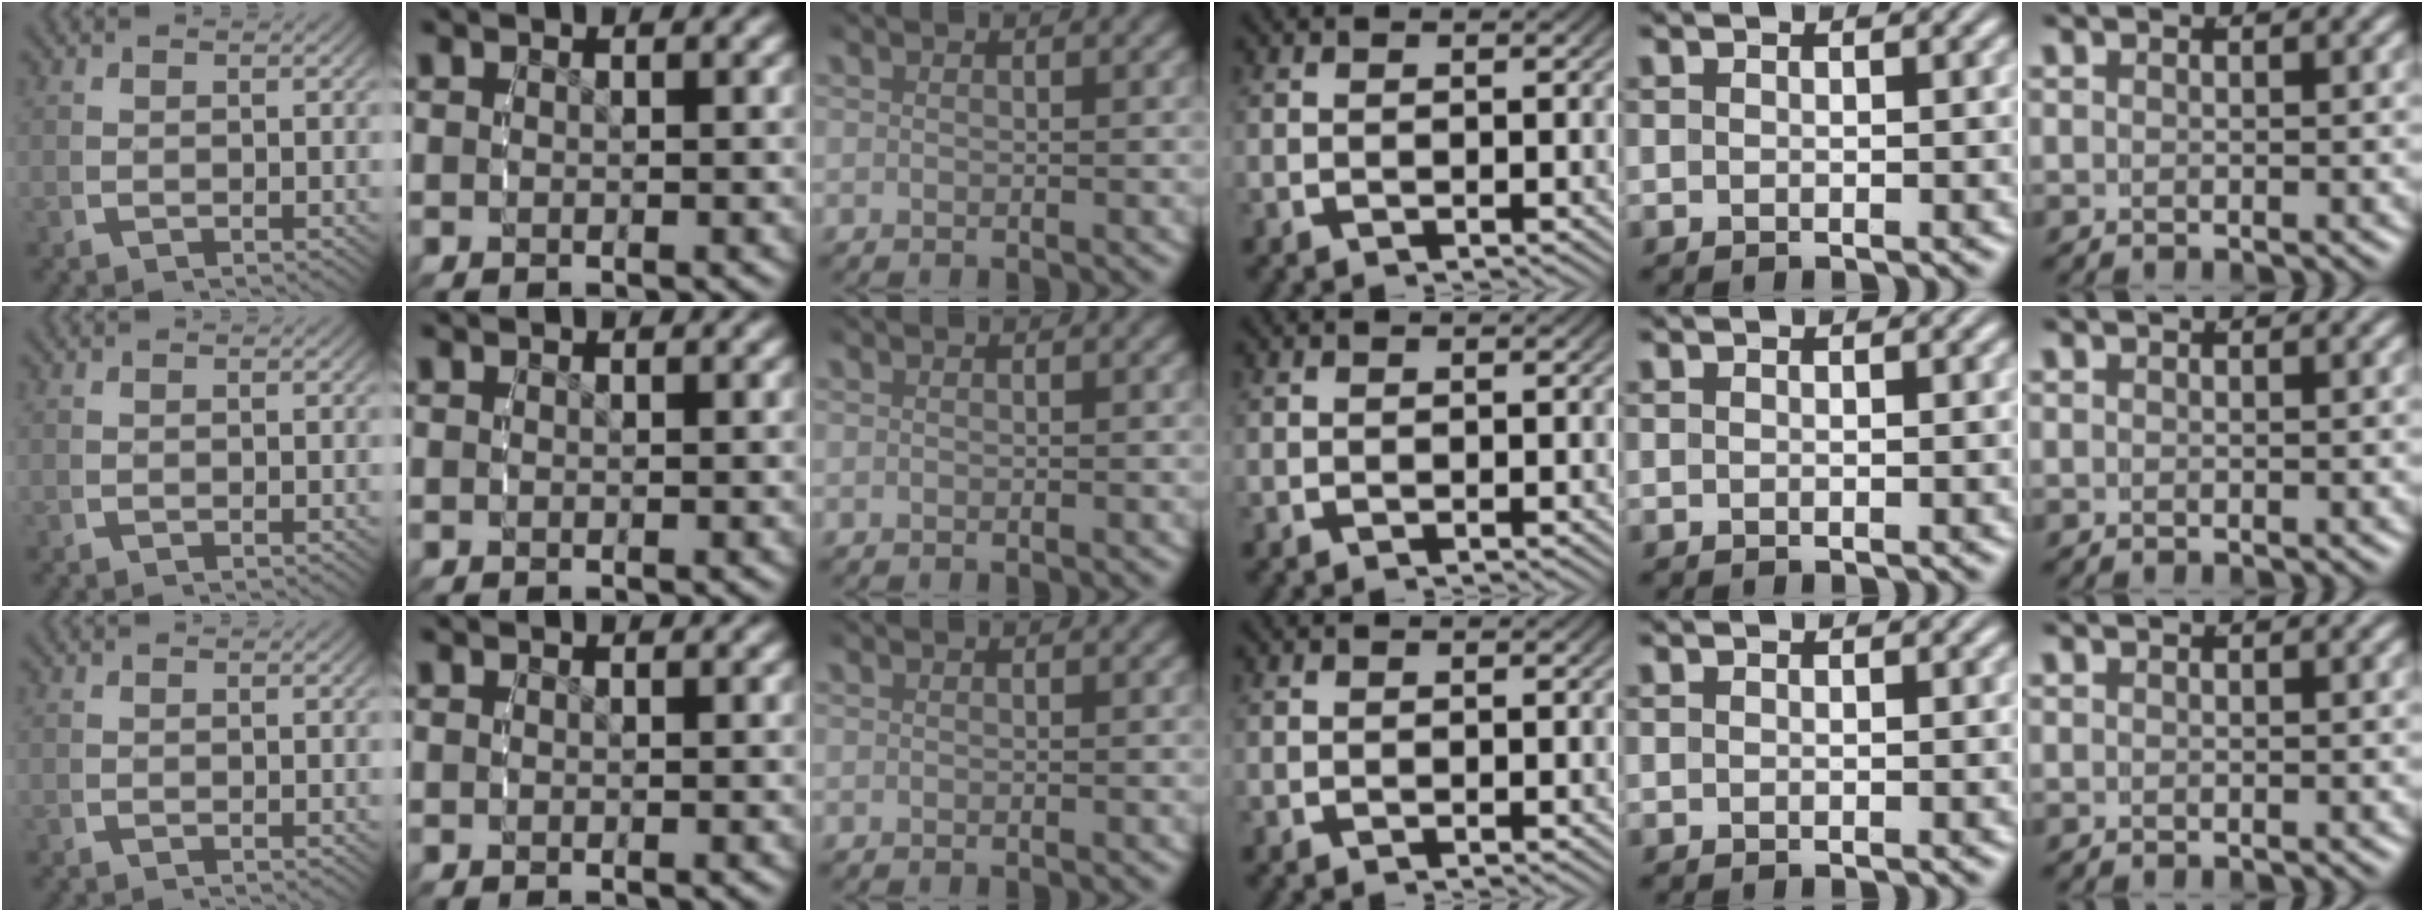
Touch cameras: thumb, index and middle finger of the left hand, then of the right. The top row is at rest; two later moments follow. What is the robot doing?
{"motion": "reach", "object": "paper plate"}